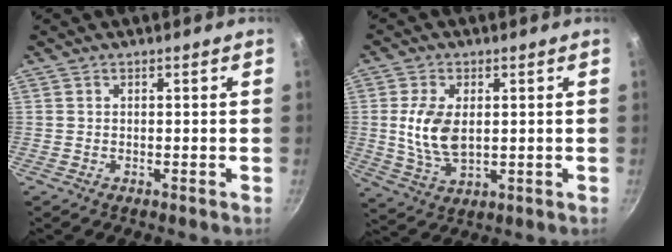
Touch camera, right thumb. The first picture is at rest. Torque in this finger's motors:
{"motor_torque": [0.36, 0.11, 0.87, -0.59, 0.23]}